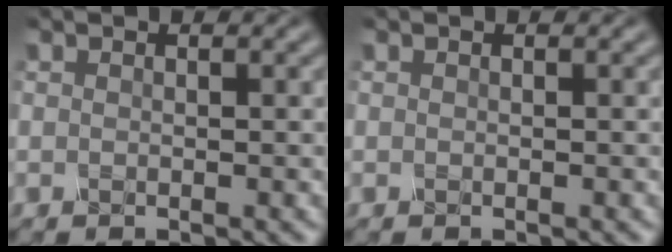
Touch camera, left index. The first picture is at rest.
{"total": 0.0}